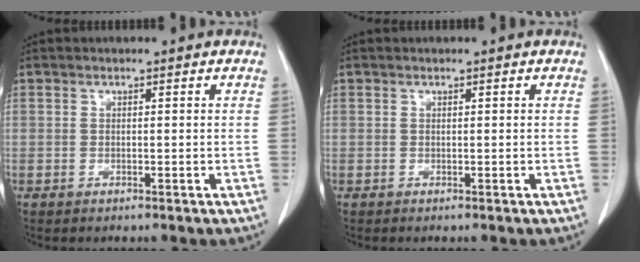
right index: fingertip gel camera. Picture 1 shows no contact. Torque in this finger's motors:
{"motor_torque": [0.06, -0.04, 0.00, 0.01]}